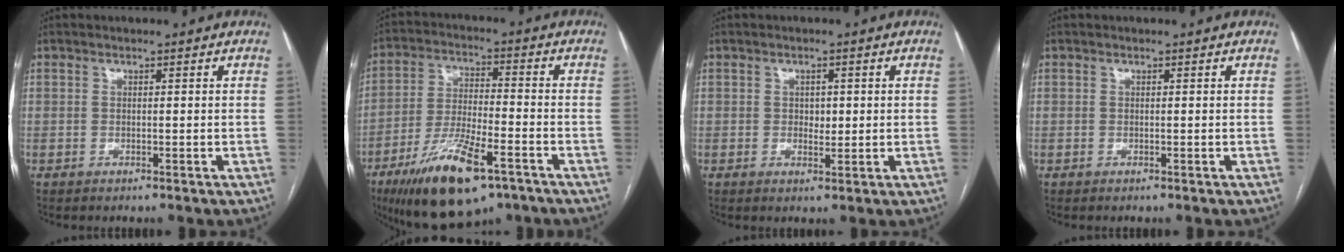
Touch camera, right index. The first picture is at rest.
{"total": 15.8, "force": [-9.4, 4.2, 12.0], "torque": [-0.232, -0.023, -0.159]}
{"total": 2.3, "force": [0.2, 1.4, 1.8], "torque": [-0.025, 0.000, 0.005]}
{"total": 0.0}